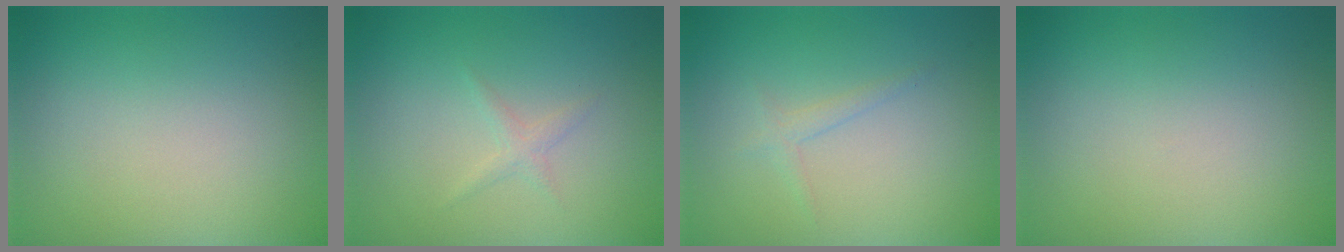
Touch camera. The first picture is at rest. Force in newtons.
{"total": 1.0, "press": 1.0, "slide": 0.1}
{"total": 1.0, "press": 1.0, "slide": 0.1}
{"total": 0.0}